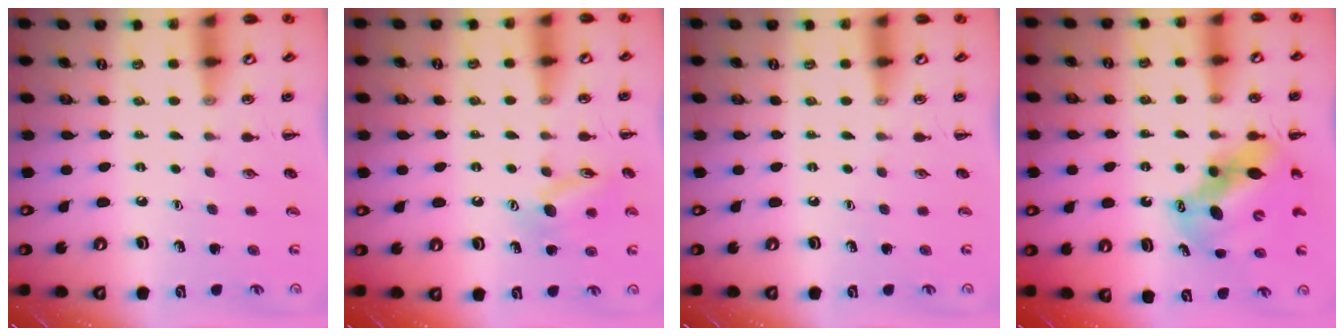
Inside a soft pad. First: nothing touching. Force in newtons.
{"total": 11.2, "press": 11.1, "slide": 1.7}
{"total": 0.0}
{"total": 12.6, "press": 12.2, "slide": 3.0}